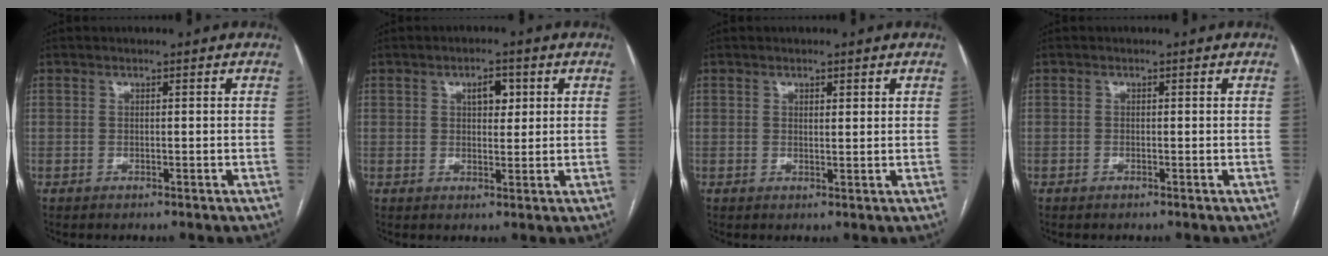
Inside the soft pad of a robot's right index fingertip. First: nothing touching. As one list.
[{"total": 3.5, "force": [1.3, 1.8, 2.7], "torque": [-0.040, 0.006, 0.020]}, {"total": 1.2, "force": [0.8, 0.3, 0.8], "torque": [-0.015, -0.004, 0.012]}, {"total": 0.0}]